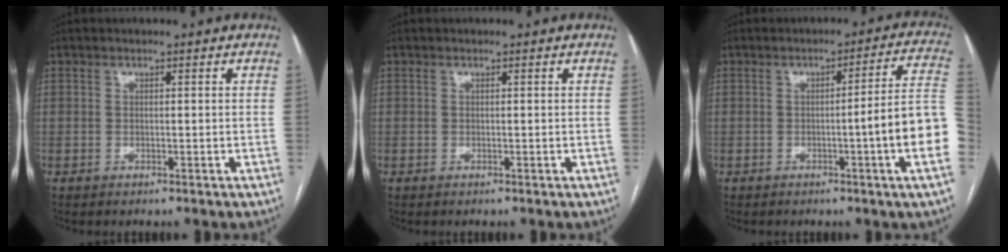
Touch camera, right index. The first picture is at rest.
{"total": 0.0}
{"total": 10.8, "force": [-2.6, -1.6, 10.4], "torque": [-0.122, 0.005, -0.041]}